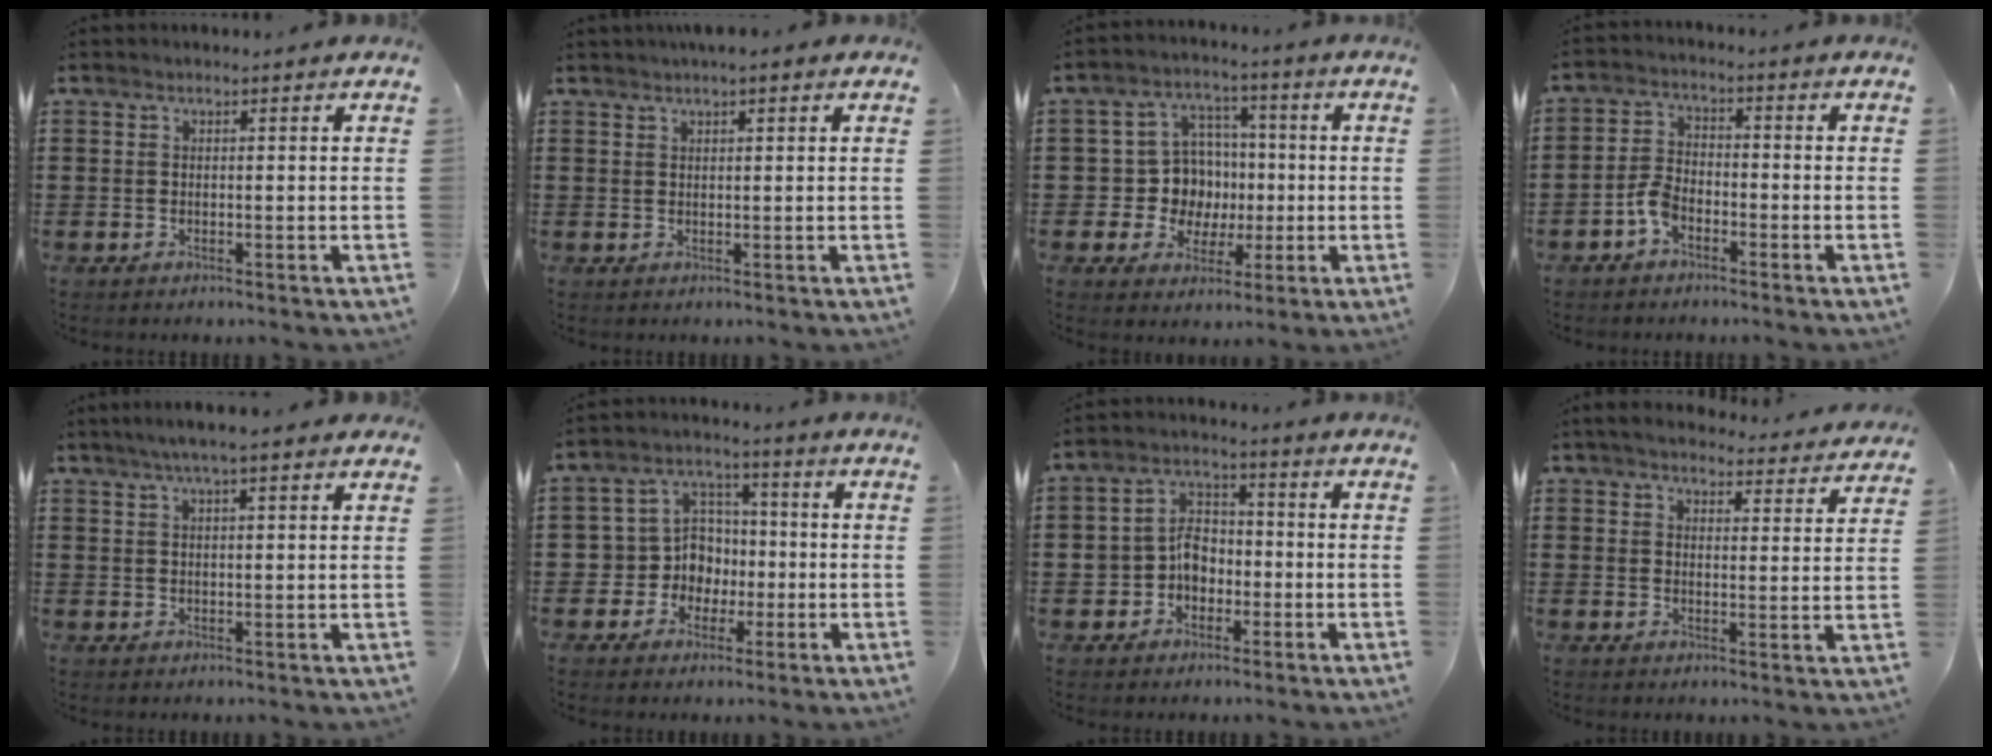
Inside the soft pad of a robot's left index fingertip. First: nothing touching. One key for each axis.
{"total": 1.5, "fx": 1.2, "fy": 0.4, "fz": 0.9, "tx": -0.019, "ty": 0.003, "tz": 0.021}
{"total": 8.7, "fx": 0.2, "fy": 8.2, "fz": 2.7, "tx": -0.069, "ty": 0.011, "tz": 0.012}
{"total": 4.1, "fx": -2.5, "fy": 2.1, "fz": 2.5, "tx": -0.066, "ty": 0.004, "tz": -0.053}
{"total": 4.2, "fx": 3.0, "fy": 0.3, "fz": 2.9, "tx": -0.063, "ty": 0.003, "tz": 0.053}
{"total": 7.3, "fx": -0.6, "fy": 7.1, "fz": 1.7, "tx": -0.069, "ty": 0.007, "tz": -0.009}
{"total": 5.7, "fx": -1.6, "fy": 4.5, "fz": 3.1, "tx": -0.071, "ty": 0.014, "tz": -0.033}
{"total": 4.0, "fx": 3.9, "fy": 0.5, "fz": 1.0, "tx": -0.036, "ty": -0.021, "tz": 0.067}